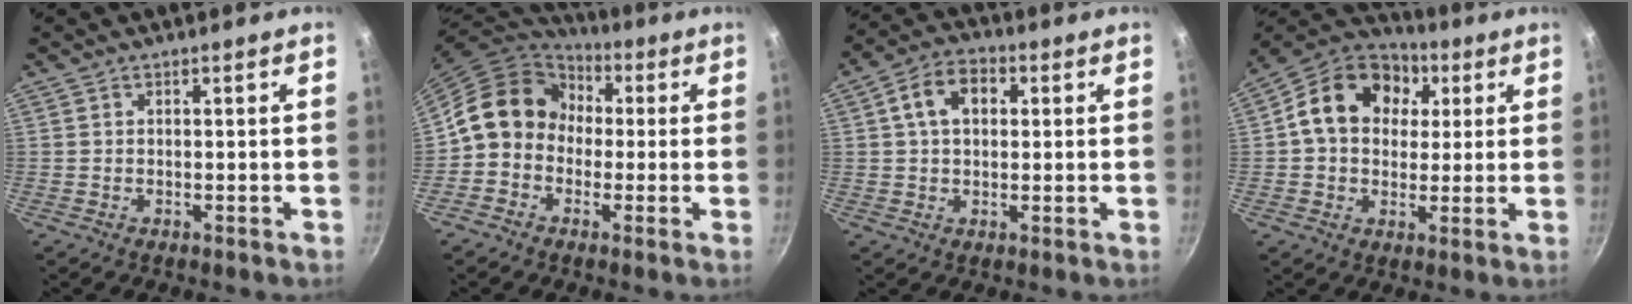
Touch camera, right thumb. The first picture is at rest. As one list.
[{"total": 12.4, "force": [0.3, 10.7, 6.2], "torque": [-0.071, 0.035, -0.020]}, {"total": 8.3, "force": [1.9, 5.8, 5.6], "torque": [-0.075, 0.016, 0.020]}, {"total": 16.5, "force": [4.0, 12.8, 9.6], "torque": [-0.141, 0.019, 0.048]}]